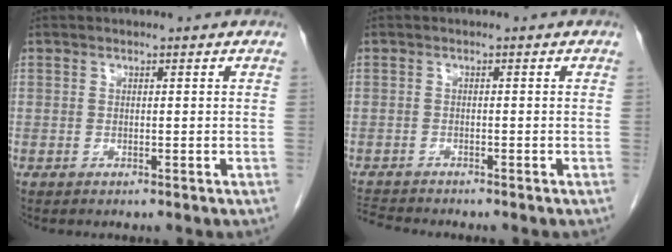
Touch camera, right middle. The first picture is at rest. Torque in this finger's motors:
{"motor_torque": [0.08, -0.07, -0.01, 0.00]}